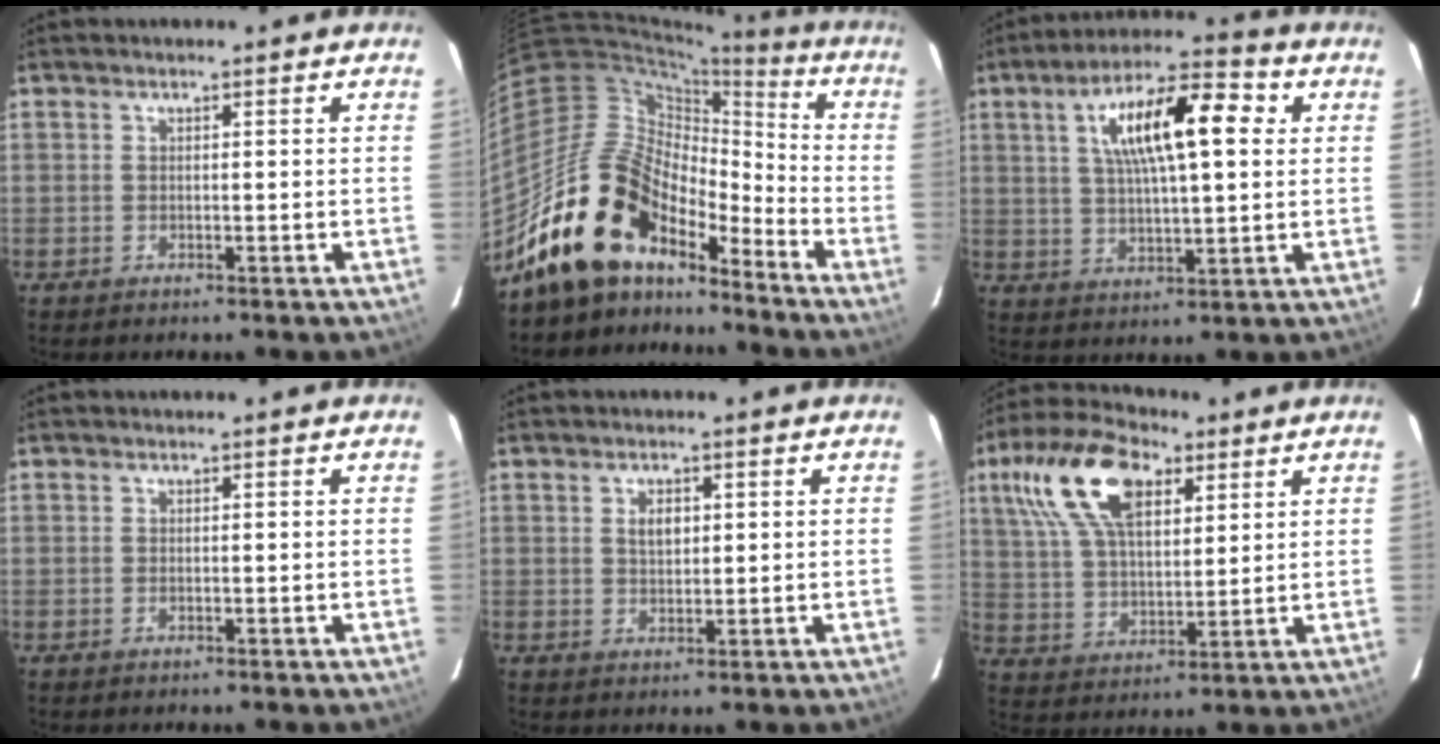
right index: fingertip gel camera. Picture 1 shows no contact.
{"total": 18.6, "force": [-14.5, 8.6, 7.7], "torque": [-0.147, 0.020, -0.260]}
{"total": 15.3, "force": [4.6, 4.9, 13.7], "torque": [-0.241, 0.029, 0.075]}
{"total": 0.0}
{"total": 2.9, "force": [0.8, 1.8, 2.2], "torque": [-0.036, 0.005, 0.014]}
{"total": 17.0, "force": [8.1, 8.5, 12.4], "torque": [-0.249, 0.037, 0.150]}